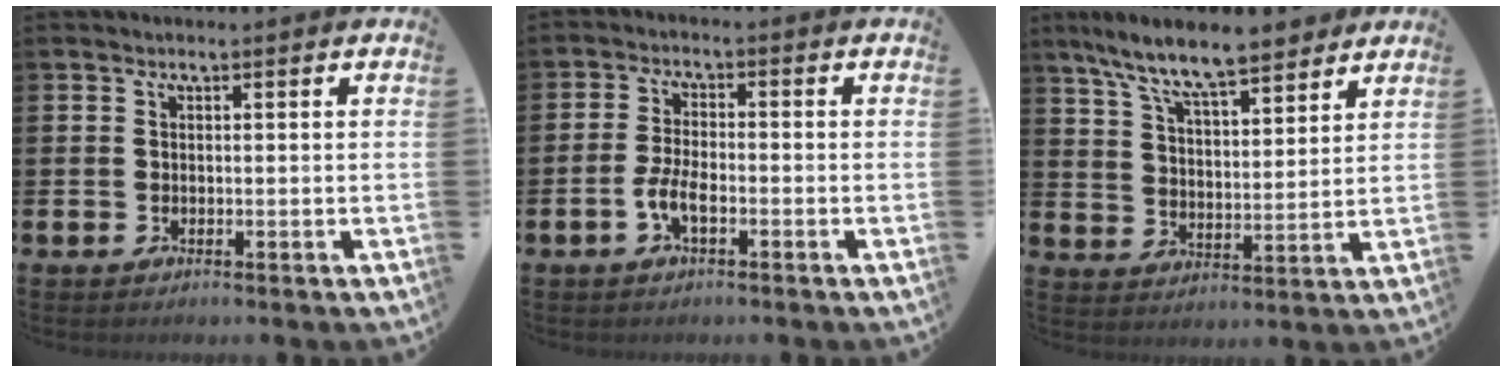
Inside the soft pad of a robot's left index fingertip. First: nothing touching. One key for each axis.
{"total": 3.6, "fx": -1.5, "fy": 1.4, "fz": 2.9, "tx": -0.065, "ty": 0.008, "tz": -0.027}
{"total": 9.6, "fx": 8.6, "fy": 1.7, "fz": 3.8, "tx": -0.104, "ty": -0.043, "tz": 0.156}